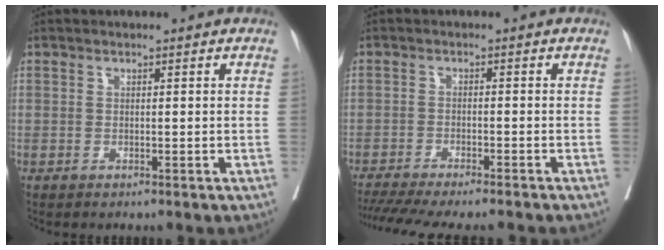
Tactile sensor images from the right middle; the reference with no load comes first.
{"total": 14.0, "force": [-12.2, 1.6, 6.7], "torque": [-0.107, -0.021, -0.174]}